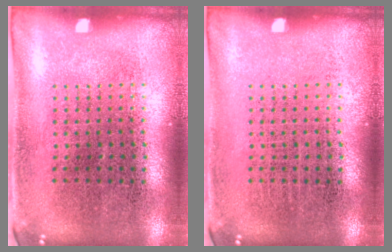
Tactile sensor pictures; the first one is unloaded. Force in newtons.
{"total": 0.0}